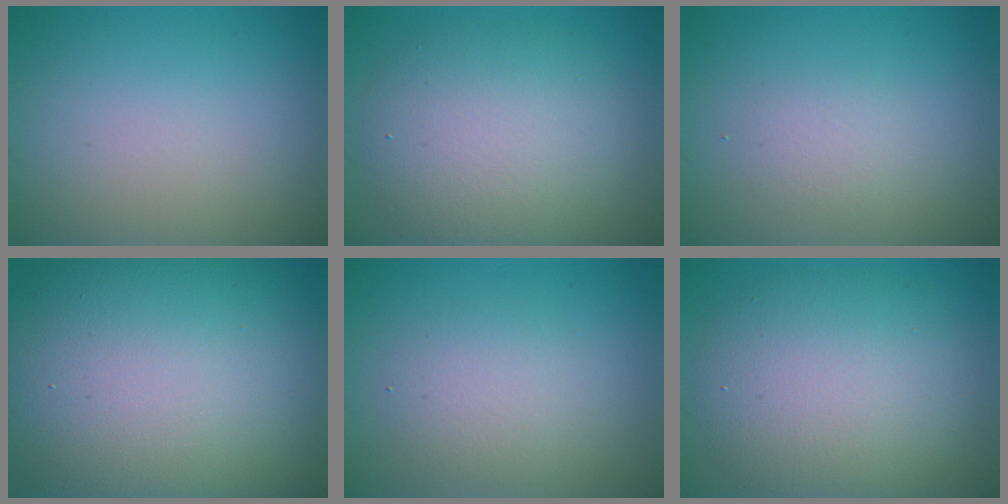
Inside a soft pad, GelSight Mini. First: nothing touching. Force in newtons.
{"total": 6.7, "press": 6.7, "slide": 0.4}
{"total": 1.3, "press": 1.3, "slide": 0.1}
{"total": 17.3, "press": 17.2, "slide": 1.6}
{"total": 2.7, "press": 2.7, "slide": 0.1}
{"total": 7.9, "press": 7.9, "slide": 0.4}